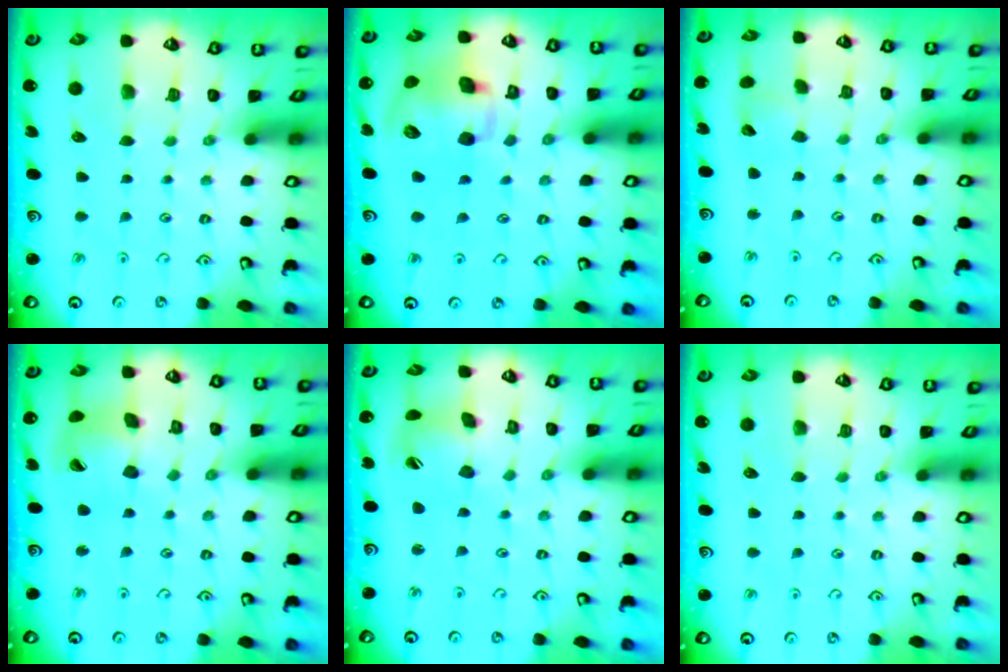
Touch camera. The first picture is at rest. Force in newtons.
{"total": 13.9, "press": 13.8, "slide": 2.0}
{"total": 4.3, "press": 4.3, "slide": 0.4}
{"total": 14.0, "press": 13.9, "slide": 1.8}
{"total": 9.1, "press": 9.1, "slide": 0.9}
{"total": 0.0}